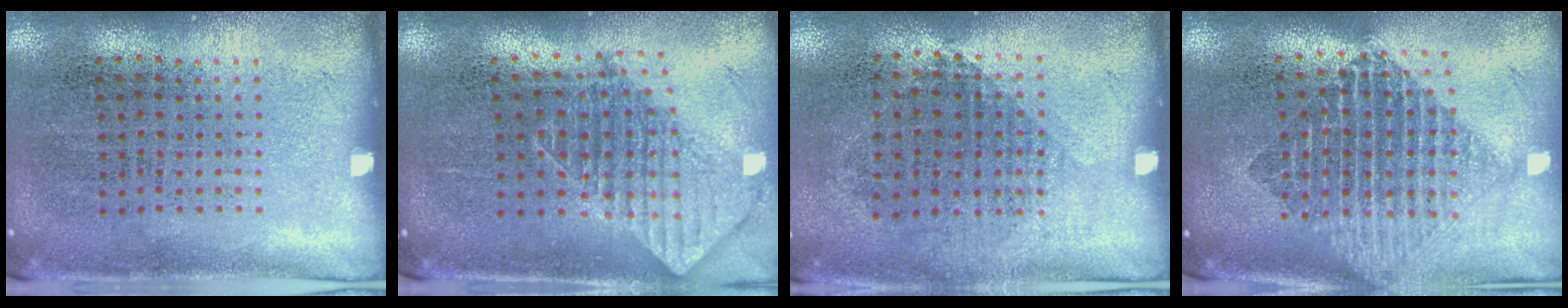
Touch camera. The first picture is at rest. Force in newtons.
{"total": 1.8, "press": 1.4, "slide": 1.0}
{"total": 0.8, "press": 0.7, "slide": 0.4}
{"total": 1.9, "press": 1.6, "slide": 1.1}